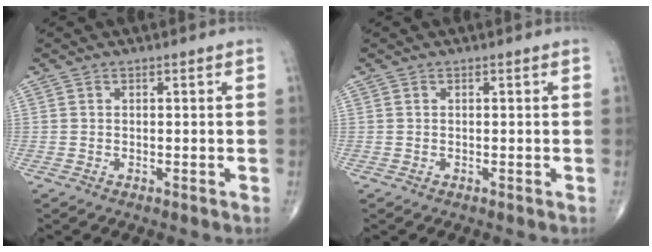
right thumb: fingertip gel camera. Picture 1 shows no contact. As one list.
[{"total": 0.0}]